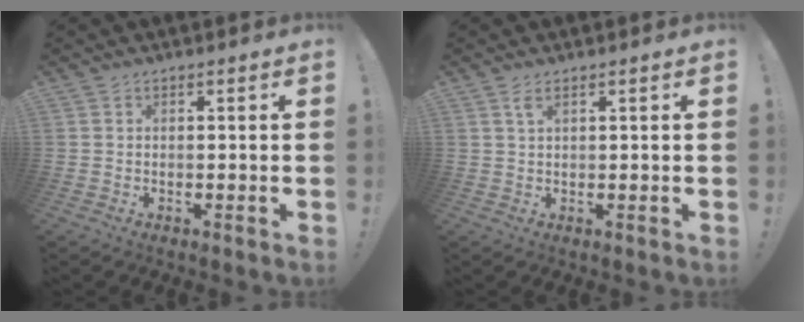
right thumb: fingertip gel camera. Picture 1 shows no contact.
{"total": 2.4, "force": [1.2, 0.6, 1.9], "torque": [-0.040, 0.001, 0.021]}